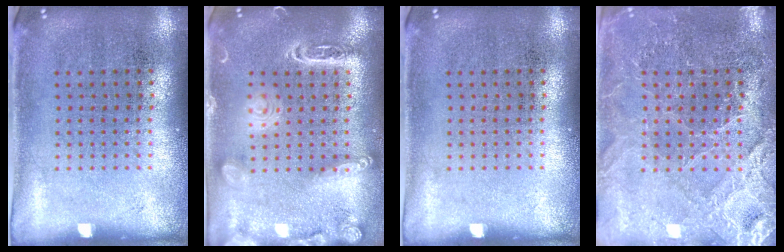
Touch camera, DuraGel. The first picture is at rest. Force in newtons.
{"total": 2.0, "press": 1.9, "slide": 0.1}
{"total": 0.0}
{"total": 3.4, "press": 3.3, "slide": 0.8}